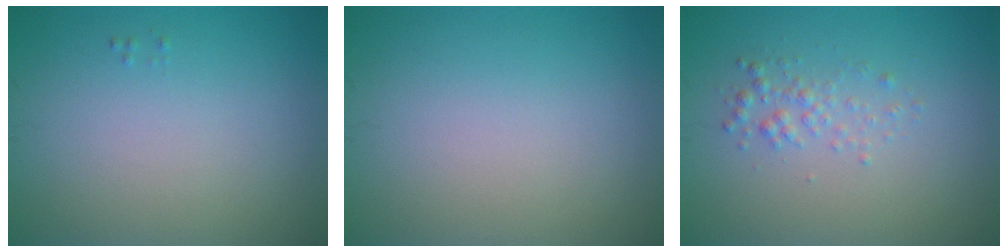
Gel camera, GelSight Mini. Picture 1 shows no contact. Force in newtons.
{"total": 0.0}
{"total": 1.5, "press": 1.5, "slide": 0.1}